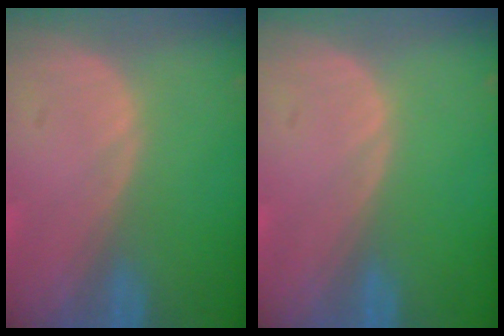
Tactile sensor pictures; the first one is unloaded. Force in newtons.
{"total": 0.0}